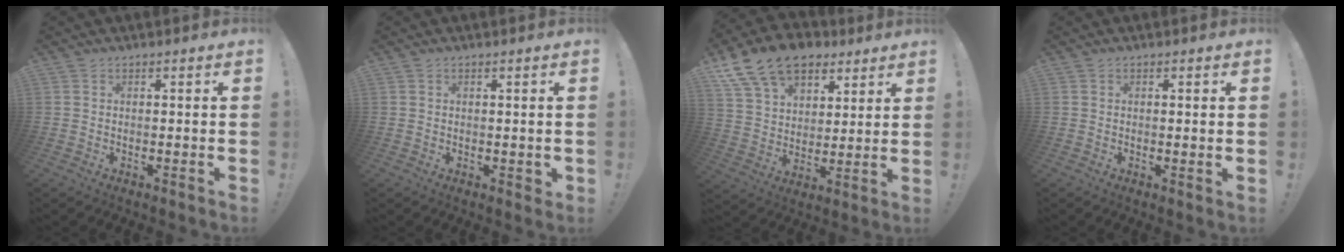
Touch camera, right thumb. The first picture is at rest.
{"total": 1.6, "force": [0.4, 1.1, 1.0], "torque": [-0.004, -0.002, 0.006]}
{"total": 16.8, "force": [10.2, 10.8, 7.9], "torque": [-0.135, -0.054, 0.194]}
{"total": 1.0, "force": [0.4, -0.2, 0.9], "torque": [-0.010, -0.003, 0.005]}